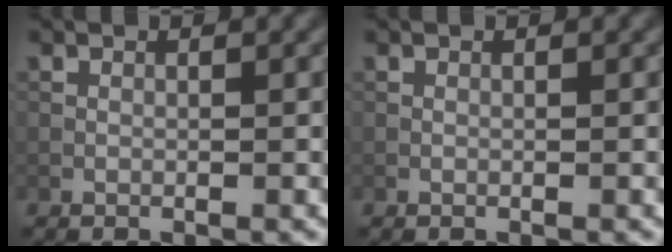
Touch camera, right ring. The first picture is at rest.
{"total": 0.0}